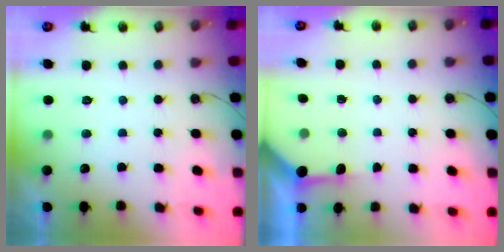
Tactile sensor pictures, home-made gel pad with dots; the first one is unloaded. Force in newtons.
{"total": 3.3, "press": 3.3, "slide": 0.5}